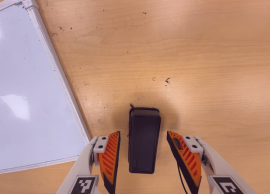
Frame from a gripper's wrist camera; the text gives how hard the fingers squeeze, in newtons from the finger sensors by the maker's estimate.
{"total": 0.0}